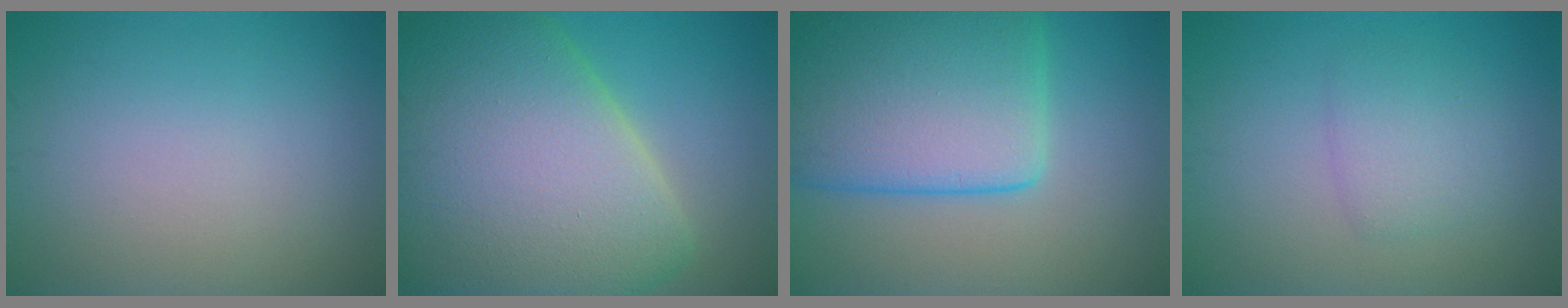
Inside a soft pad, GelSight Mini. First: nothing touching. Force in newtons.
{"total": 16.4, "press": 16.4, "slide": 1.3}
{"total": 12.0, "press": 12.0, "slide": 0.1}
{"total": 2.4, "press": 2.4, "slide": 0.1}